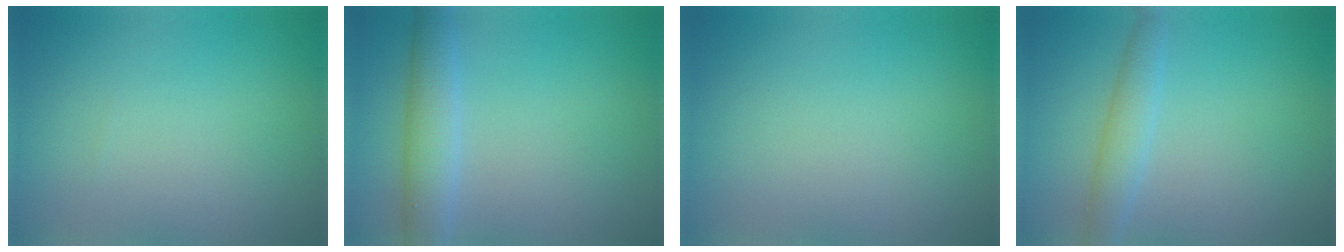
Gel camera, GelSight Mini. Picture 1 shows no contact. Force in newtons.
{"total": 3.6, "press": 3.6, "slide": 0.2}
{"total": 0.0}
{"total": 2.4, "press": 2.4, "slide": 0.1}